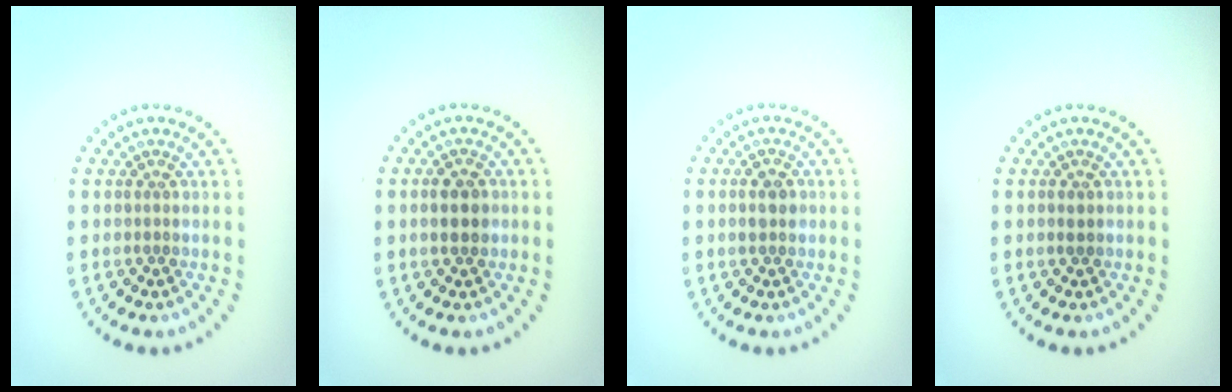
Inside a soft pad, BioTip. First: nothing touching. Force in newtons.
{"total": 2.4, "press": 2.4, "slide": 0.2}
{"total": 1.6, "press": 1.6, "slide": 0.0}
{"total": 0.8, "press": 0.8, "slide": 0.3}